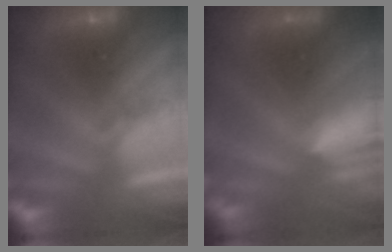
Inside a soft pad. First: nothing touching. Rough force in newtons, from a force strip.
{"total": 7.1}